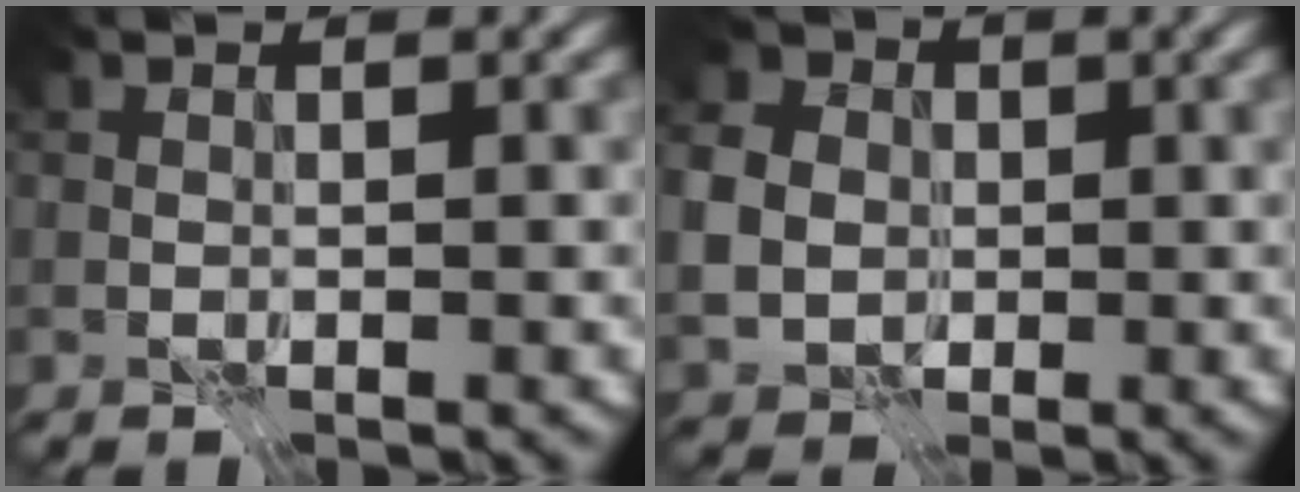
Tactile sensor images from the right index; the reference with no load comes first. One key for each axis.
{"total": 5.6, "fx": -0.1, "fy": 4.8, "fz": 2.8, "tx": -0.067, "ty": 0.008, "tz": -0.012}